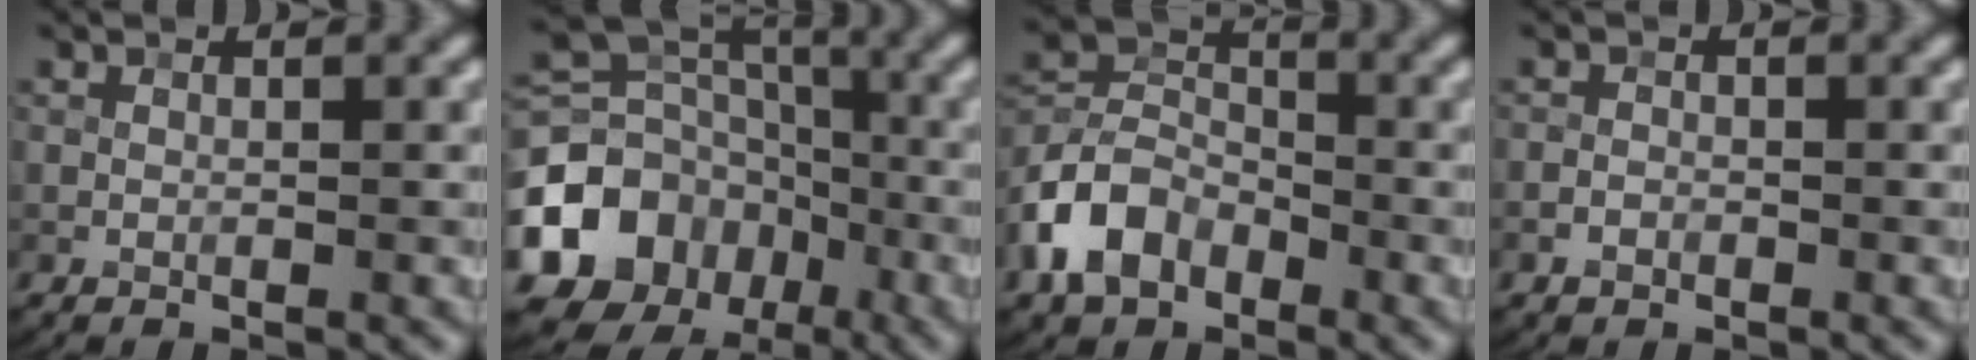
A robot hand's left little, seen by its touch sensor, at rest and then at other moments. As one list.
[{"total": 10.7, "force": [-4.3, 8.8, 4.4], "torque": [-0.103, -0.007, -0.082]}, {"total": 6.1, "force": [-3.3, 4.1, 3.0], "torque": [-0.057, 0.002, -0.078]}, {"total": 1.1, "force": [-0.6, 0.8, 0.4], "torque": [-0.003, 0.001, -0.013]}]